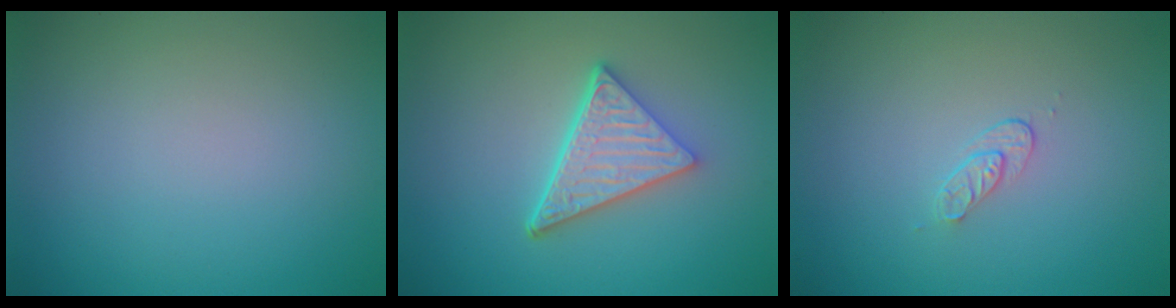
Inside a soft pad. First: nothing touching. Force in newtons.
{"total": 5.2, "press": 3.9, "slide": 3.5}
{"total": 1.2, "press": 0.6, "slide": 1.0}